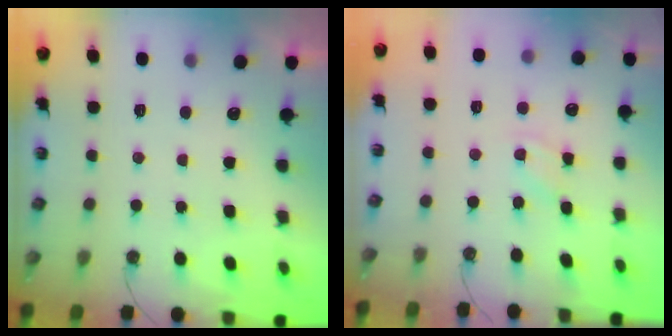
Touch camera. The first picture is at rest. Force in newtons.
{"total": 3.1, "press": 3.0, "slide": 0.5}